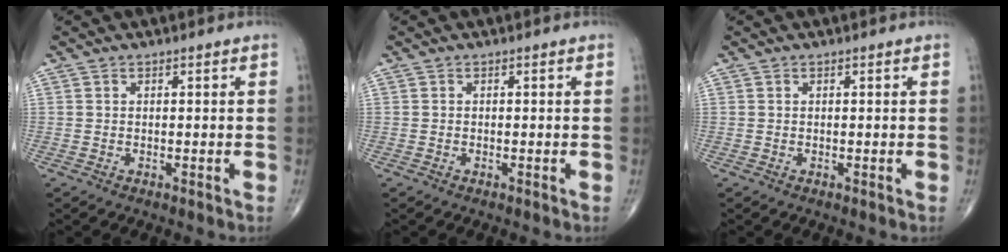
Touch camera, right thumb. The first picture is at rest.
{"total": 0.0}
{"total": 0.0}